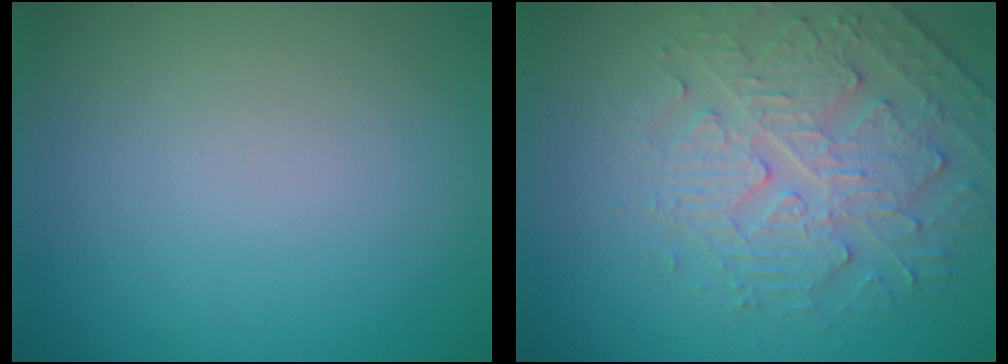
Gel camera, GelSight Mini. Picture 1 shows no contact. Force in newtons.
{"total": 4.8, "press": 3.8, "slide": 2.8}